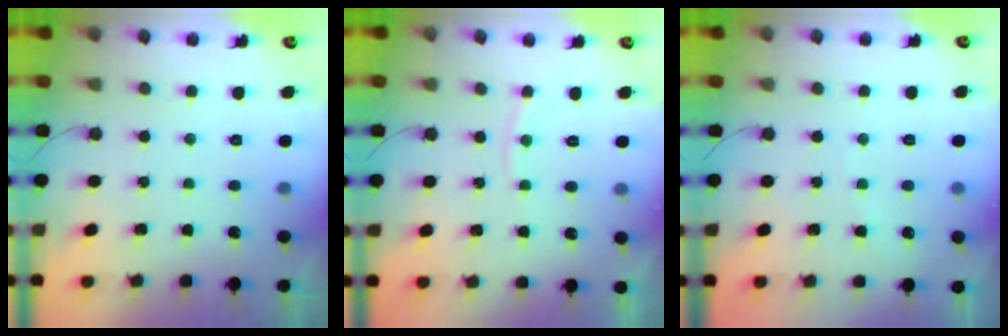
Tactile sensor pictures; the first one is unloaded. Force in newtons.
{"total": 5.2, "press": 5.2, "slide": 0.6}
{"total": 2.5, "press": 2.5, "slide": 0.4}